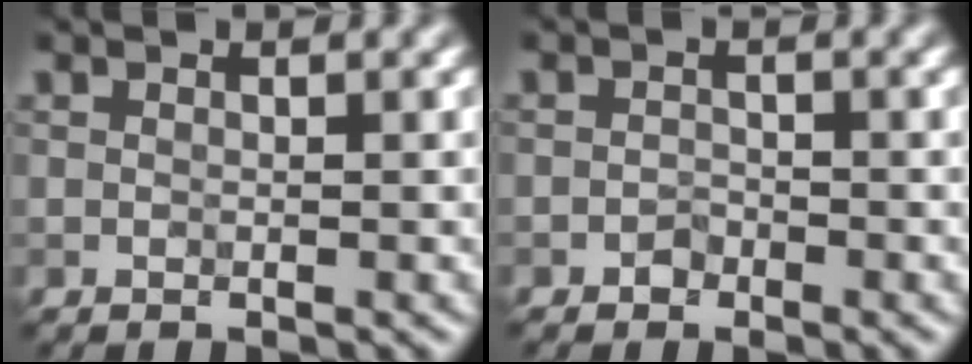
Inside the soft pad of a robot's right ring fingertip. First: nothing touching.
{"total": 0.9, "force": [-0.7, 0.5, 0.1], "torque": [0.003, 0.008, -0.013]}